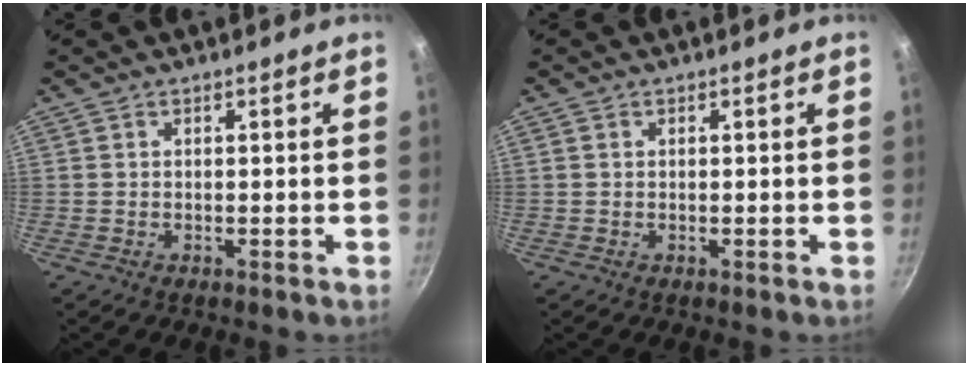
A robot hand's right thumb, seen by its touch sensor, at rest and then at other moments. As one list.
[{"total": 0.6, "force": [0.2, 0.6, 0.2], "torque": [-0.004, 0.002, 0.001]}]